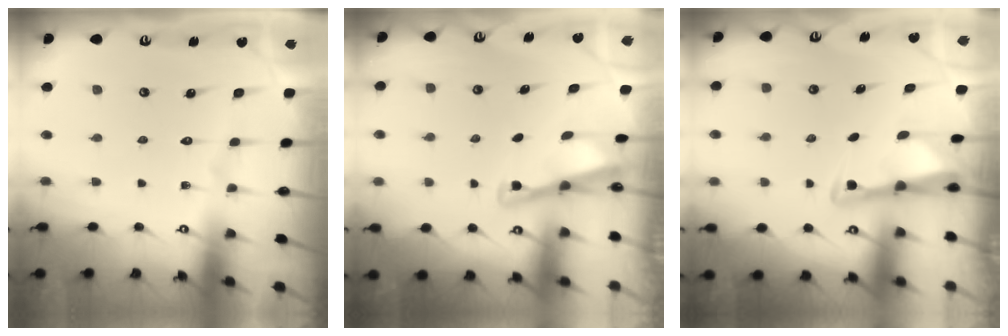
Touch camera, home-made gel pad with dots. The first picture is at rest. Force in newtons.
{"total": 2.9, "press": 2.9, "slide": 0.4}
{"total": 3.4, "press": 3.4, "slide": 0.3}